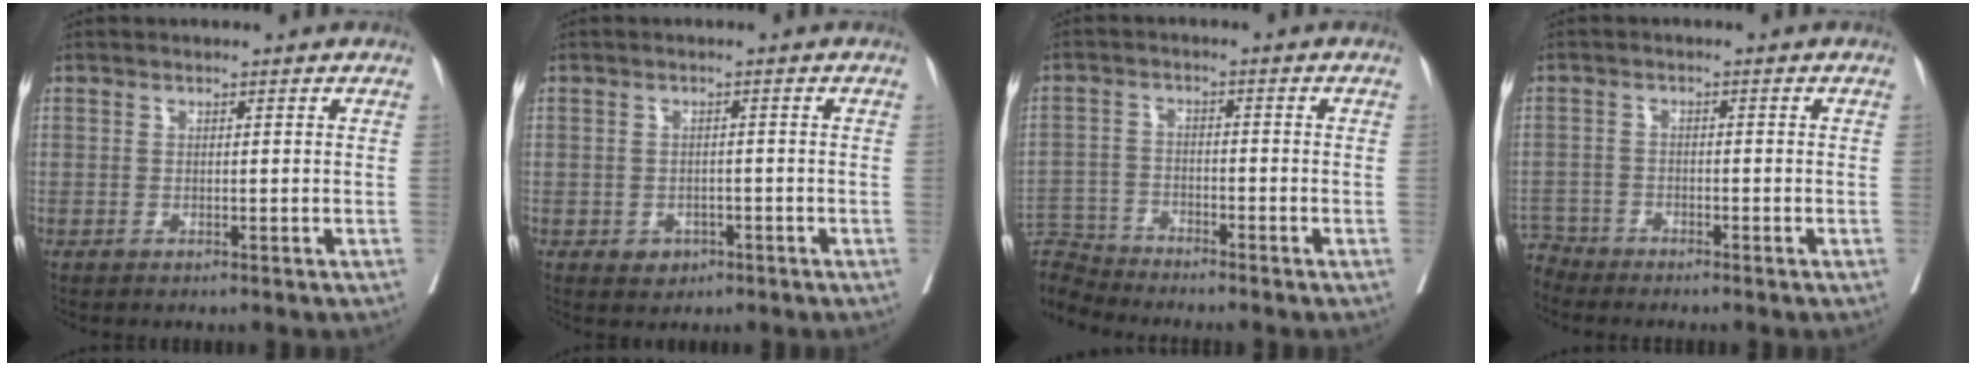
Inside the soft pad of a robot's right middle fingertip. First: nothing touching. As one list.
[{"total": 2.4, "force": [-1.2, 1.9, 0.8], "torque": [-0.007, 0.005, -0.010]}, {"total": 5.9, "force": [-5.8, -0.9, -1.0], "torque": [0.020, -0.001, -0.112]}, {"total": 3.3, "force": [-3.1, 0.1, -1.1], "torque": [0.027, -0.009, -0.061]}]